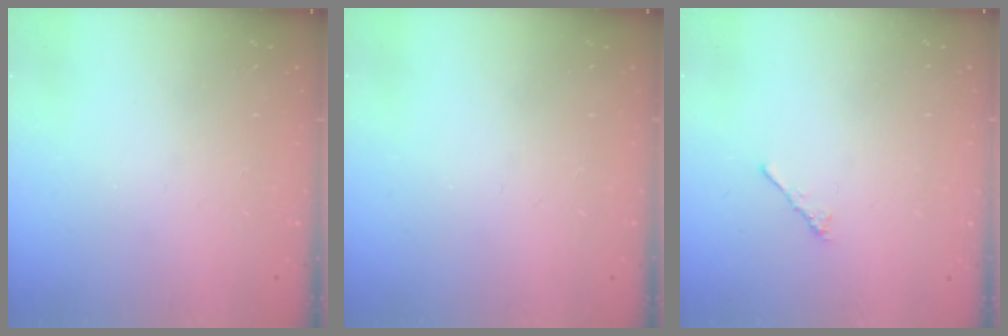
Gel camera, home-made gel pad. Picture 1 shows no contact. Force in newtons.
{"total": 0.0}
{"total": 2.3, "press": 2.2, "slide": 0.6}